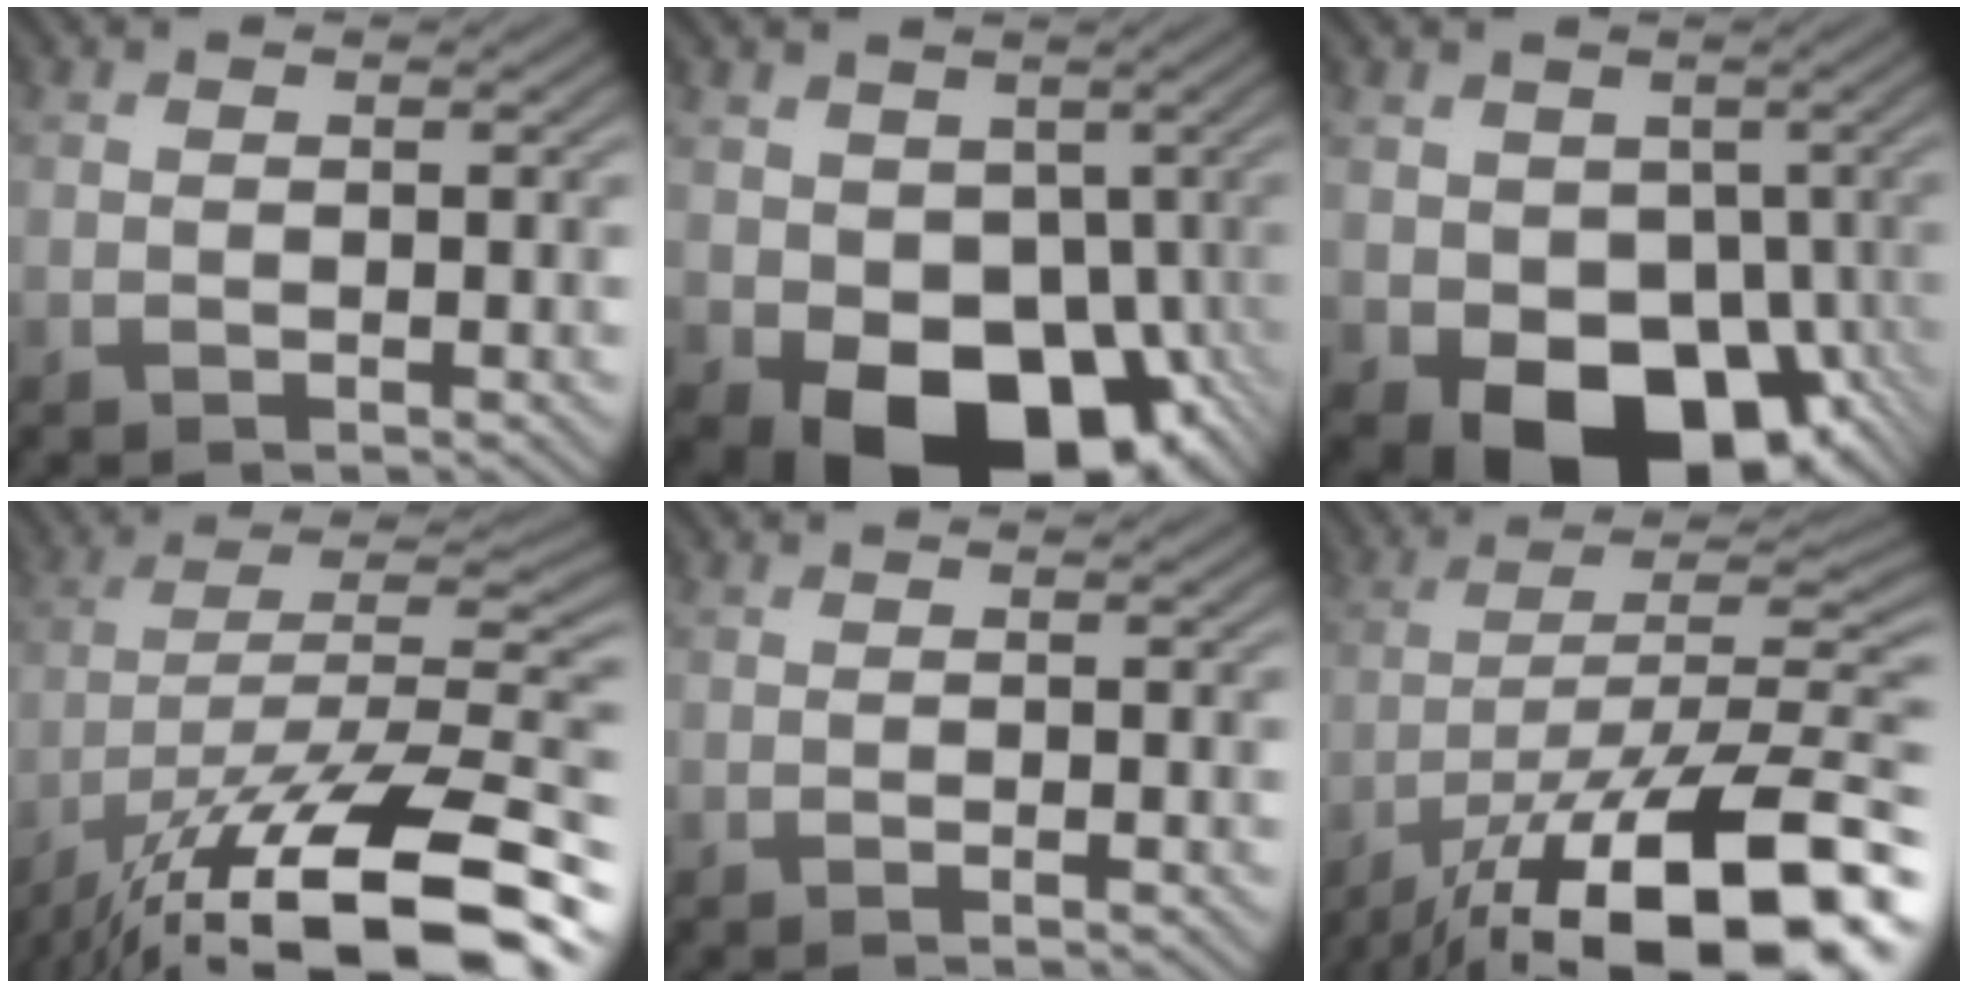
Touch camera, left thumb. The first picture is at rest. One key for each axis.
{"total": 14.1, "fx": -3.6, "fy": 10.1, "fz": 9.1, "tx": -0.143, "ty": -0.049, "tz": -0.043}
{"total": 12.9, "fx": -4.0, "fy": 9.2, "fz": 8.0, "tx": -0.124, "ty": -0.044, "tz": -0.054}
{"total": 17.4, "fx": -11.4, "fy": 4.9, "fz": 12.2, "tx": -0.230, "ty": -0.009, "tz": -0.187}
{"total": 0.8, "fx": -0.6, "fy": 0.0, "fz": 0.6, "tx": -0.009, "ty": 0.001, "tz": -0.012}
{"total": 18.2, "fx": -11.5, "fy": 5.4, "fz": 13.0, "tx": -0.210, "ty": -0.014, "tz": -0.191}